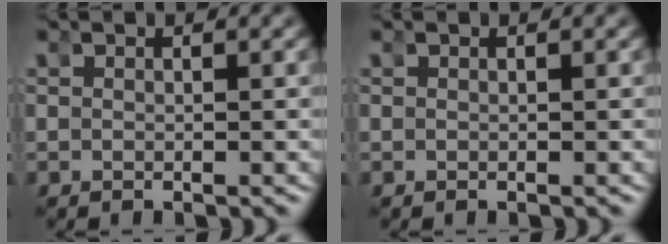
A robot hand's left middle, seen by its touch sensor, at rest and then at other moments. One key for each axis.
{"total": 0.0}